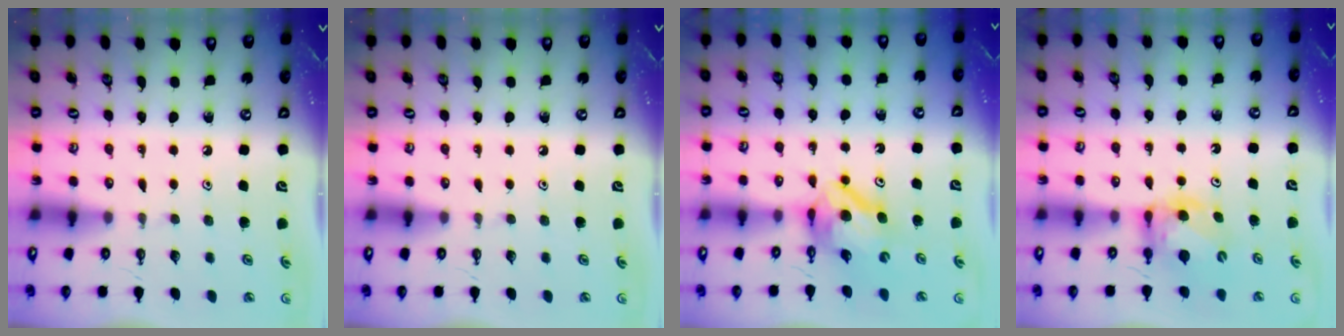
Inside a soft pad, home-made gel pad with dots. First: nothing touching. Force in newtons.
{"total": 0.0}
{"total": 9.1, "press": 9.1, "slide": 0.9}
{"total": 6.7, "press": 6.7, "slide": 0.3}